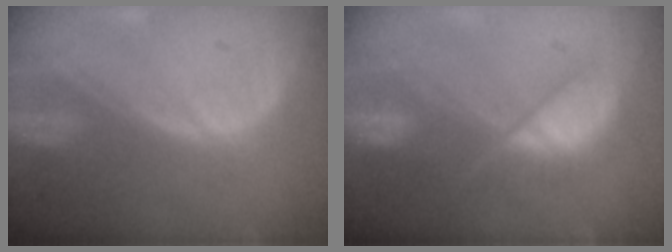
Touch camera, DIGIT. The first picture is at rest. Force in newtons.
{"total": 7.2, "press": 7.2, "slide": 0.2}